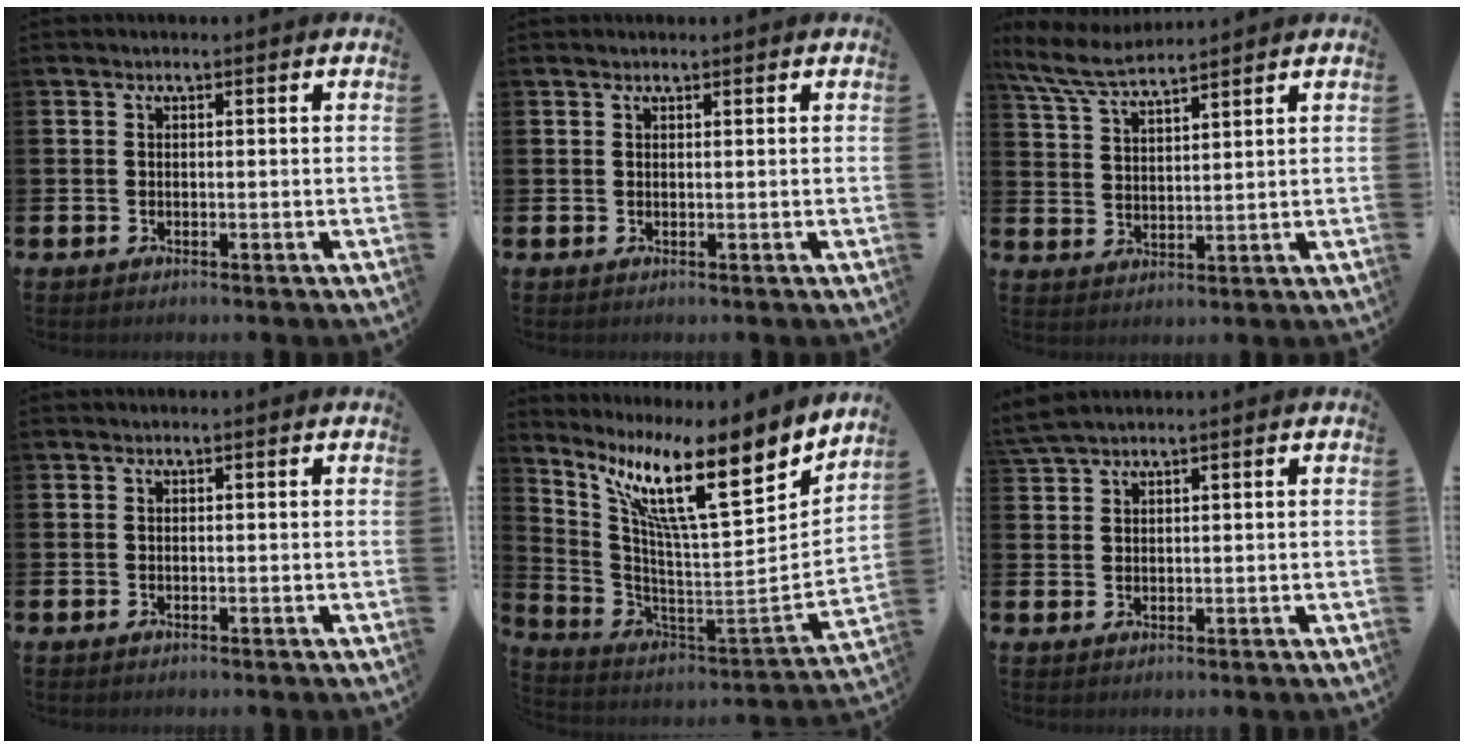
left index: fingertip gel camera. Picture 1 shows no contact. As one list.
[{"total": 0.8, "force": [0.7, 0.2, 0.2], "torque": [-0.004, 0.002, 0.013]}, {"total": 6.6, "force": [6.1, 0.8, 2.3], "torque": [-0.071, -0.023, 0.112]}, {"total": 0.0}, {"total": 13.0, "force": [8.1, 2.6, 9.8], "torque": [-0.203, -0.059, 0.125]}, {"total": 2.4, "force": [2.4, 0.0, 0.5], "torque": [-0.022, -0.001, 0.048]}]